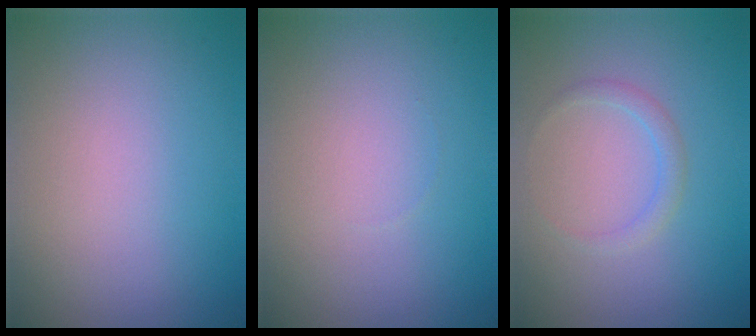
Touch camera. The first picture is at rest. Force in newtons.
{"total": 0.0}
{"total": 1.2, "press": 1.2, "slide": 0.0}